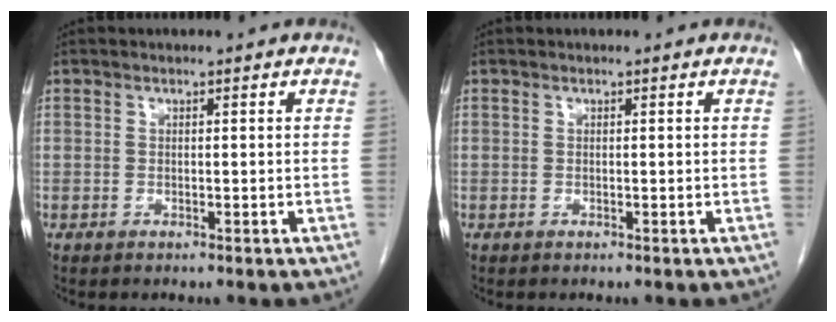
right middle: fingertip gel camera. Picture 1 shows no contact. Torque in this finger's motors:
{"motor_torque": [0.00, 0.01, 0.00, -0.01]}